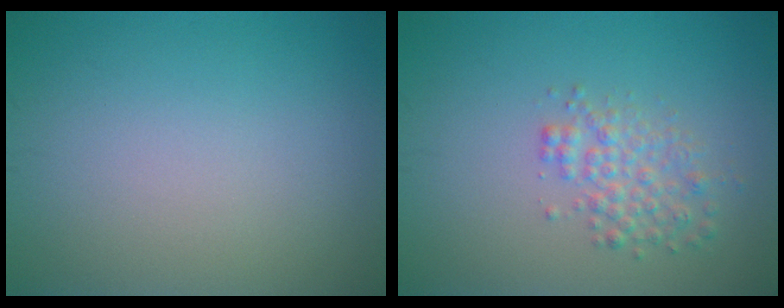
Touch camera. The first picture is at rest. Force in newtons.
{"total": 2.6, "press": 2.6, "slide": 0.1}